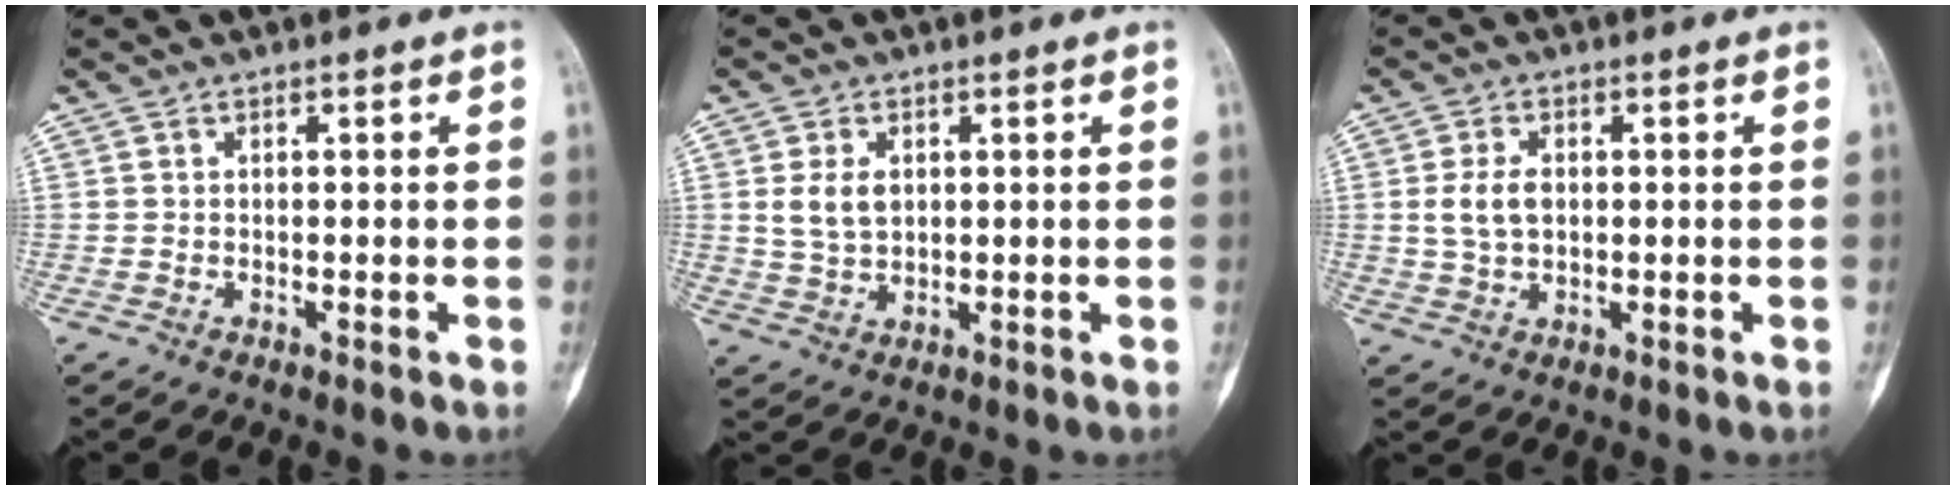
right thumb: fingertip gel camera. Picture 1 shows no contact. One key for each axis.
{"total": 5.1, "fx": 1.2, "fy": 3.5, "fz": 3.5, "tx": -0.058, "ty": -0.005, "tz": 0.029}
{"total": 5.3, "fx": 0.5, "fy": 3.5, "fz": 3.9, "tx": -0.074, "ty": 0.002, "tz": 0.013}